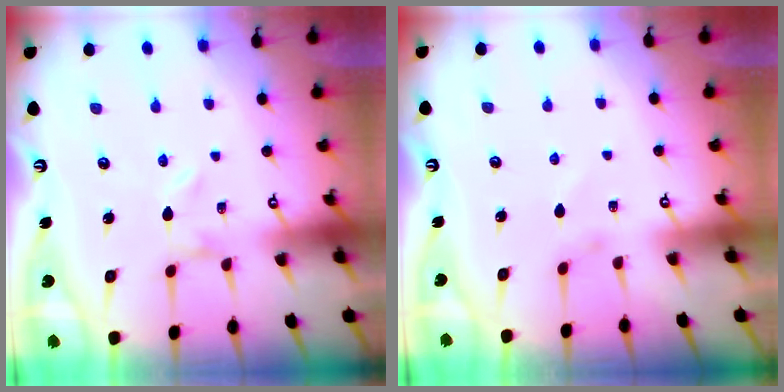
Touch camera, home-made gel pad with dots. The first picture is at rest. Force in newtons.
{"total": 1.2, "press": 1.1, "slide": 0.4}